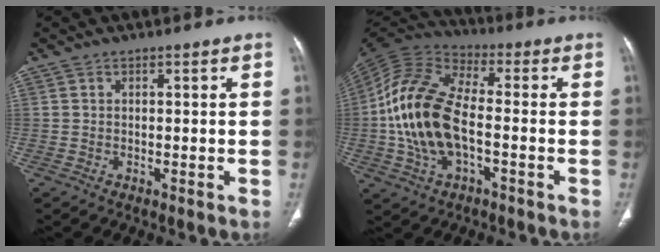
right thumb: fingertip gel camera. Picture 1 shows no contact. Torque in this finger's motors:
{"motor_torque": [-0.13, 1.23, 2.05, -0.08, 0.63]}